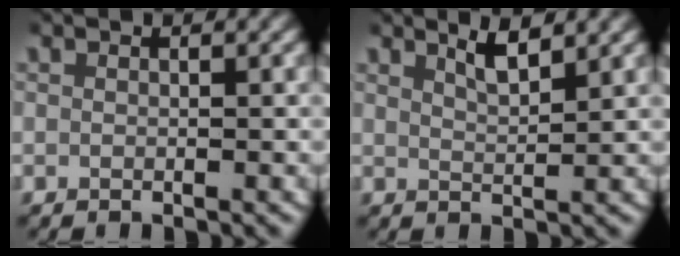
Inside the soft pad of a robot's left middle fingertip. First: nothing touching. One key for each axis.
{"total": 2.3, "fx": 2.0, "fy": 0.1, "fz": 1.2, "tx": -0.027, "ty": -0.006, "tz": 0.036}